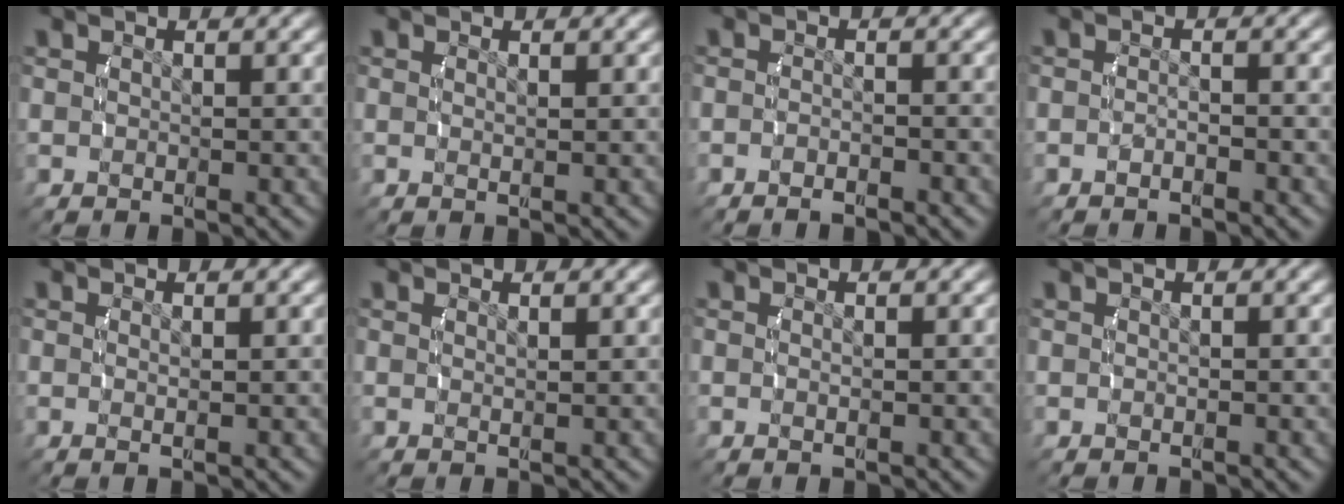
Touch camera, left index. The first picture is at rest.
{"total": 0.7, "force": [0.2, -0.5, 0.4], "torque": [-0.010, -0.007, 0.007]}
{"total": 1.7, "force": [-1.5, 0.2, 0.7], "torque": [-0.019, -0.001, -0.028]}
{"total": 1.4, "force": [-1.3, 0.0, 0.5], "torque": [-0.013, -0.003, -0.022]}
{"total": 0.7, "force": [0.0, -0.3, 0.6], "torque": [-0.016, -0.006, 0.002]}
{"total": 0.9, "force": [0.4, -0.7, 0.3], "torque": [-0.006, -0.007, 0.012]}
{"total": 0.6, "force": [-0.3, 0.0, 0.5], "torque": [-0.018, -0.005, -0.003]}
{"total": 0.0}